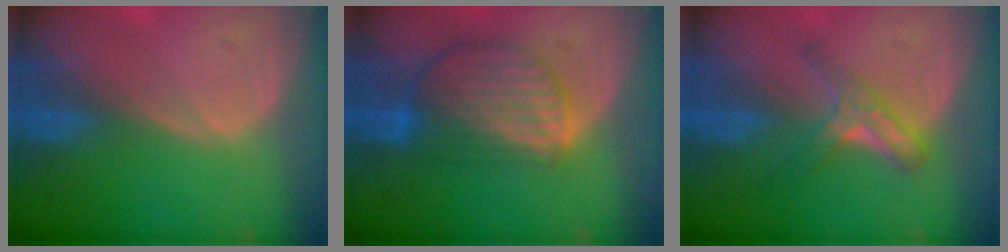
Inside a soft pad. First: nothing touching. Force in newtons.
{"total": 9.0, "press": 7.8, "slide": 4.6}
{"total": 5.4, "press": 5.0, "slide": 2.1}